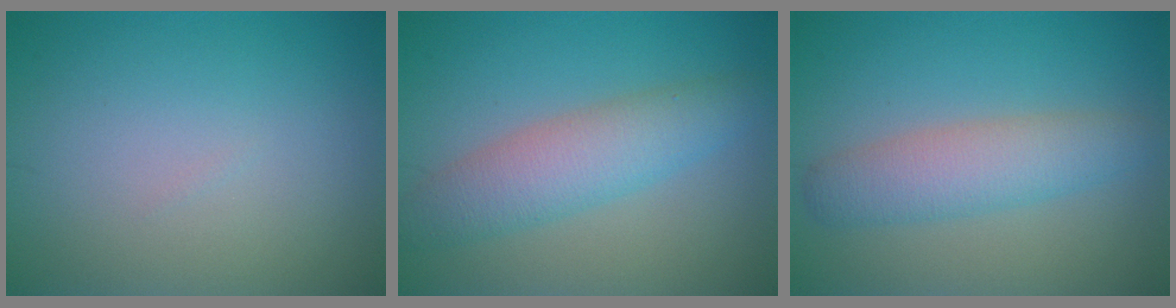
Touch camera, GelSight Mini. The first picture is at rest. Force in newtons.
{"total": 4.8, "press": 4.8, "slide": 0.2}
{"total": 4.1, "press": 4.1, "slide": 0.2}